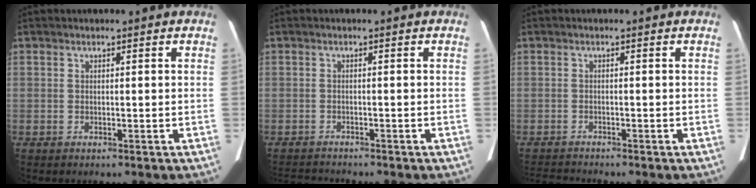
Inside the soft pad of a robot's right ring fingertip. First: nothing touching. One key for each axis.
{"total": 3.7, "fx": -3.6, "fy": 0.2, "fz": 0.6, "tx": -0.012, "ty": -0.012, "tz": -0.056}
{"total": 2.5, "fx": -2.5, "fy": -0.5, "fz": 0.1, "tx": -0.008, "ty": -0.018, "tz": -0.043}